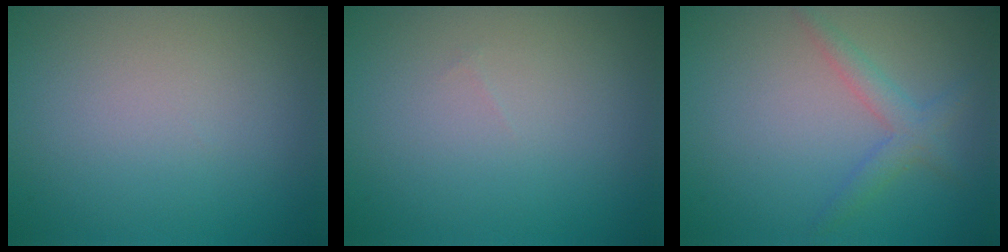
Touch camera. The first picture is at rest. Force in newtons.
{"total": 0.0}
{"total": 2.2, "press": 2.2, "slide": 0.1}